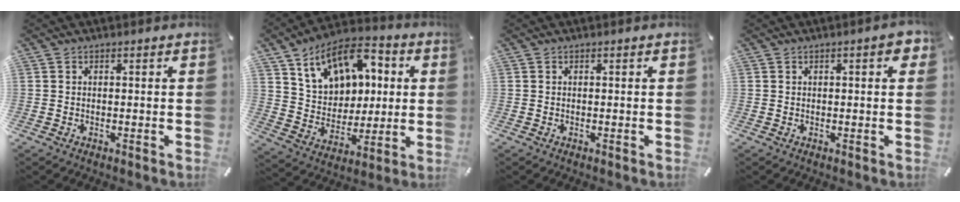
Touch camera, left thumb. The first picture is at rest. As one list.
[{"total": 15.3, "force": [7.0, 11.6, 6.9], "torque": [-0.121, -0.024, 0.134]}, {"total": 0.0}, {"total": 3.5, "force": [1.2, 1.1, 3.1], "torque": [-0.045, 0.001, 0.015]}]